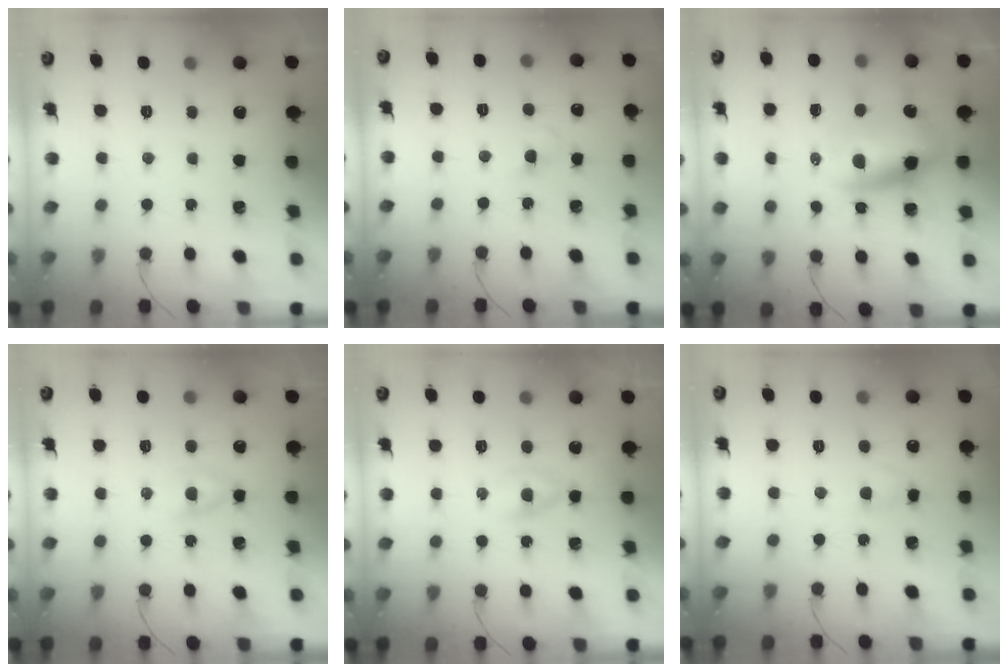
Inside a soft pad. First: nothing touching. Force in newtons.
{"total": 2.0, "press": 1.8, "slide": 0.9}
{"total": 10.1, "press": 9.7, "slide": 2.7}
{"total": 2.1, "press": 2.0, "slide": 0.8}
{"total": 1.5, "press": 1.3, "slide": 0.8}
{"total": 2.3, "press": 2.1, "slide": 1.0}